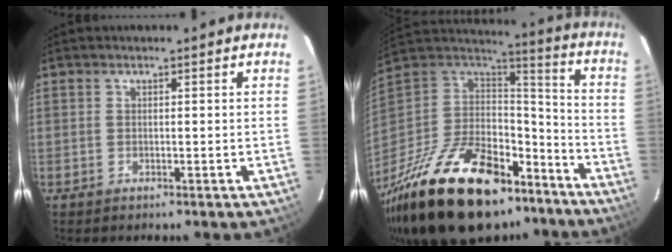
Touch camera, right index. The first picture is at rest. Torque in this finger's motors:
{"motor_torque": [2.14, 0.00, 1.05, 0.21]}